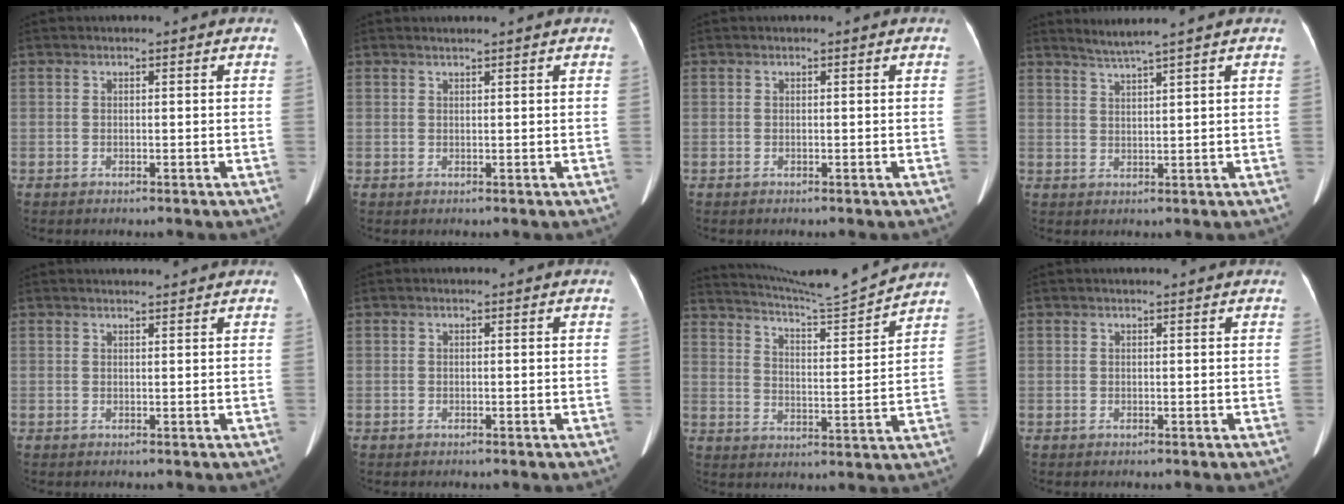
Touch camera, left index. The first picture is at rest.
{"total": 2.5, "force": [2.3, -0.3, 1.0], "torque": [-0.014, 0.016, 0.033]}
{"total": 0.0}
{"total": 3.6, "force": [3.0, -1.5, 1.2], "torque": [-0.025, -0.001, 0.061]}
{"total": 3.5, "force": [3.4, 0.0, 0.8], "torque": [-0.013, 0.017, 0.043]}
{"total": 0.0}
{"total": 13.0, "force": [12.5, -2.1, 2.5], "torque": [-0.052, -0.034, 0.194]}
{"total": 2.1, "force": [1.9, 0.0, 1.0], "torque": [-0.010, 0.016, 0.023]}